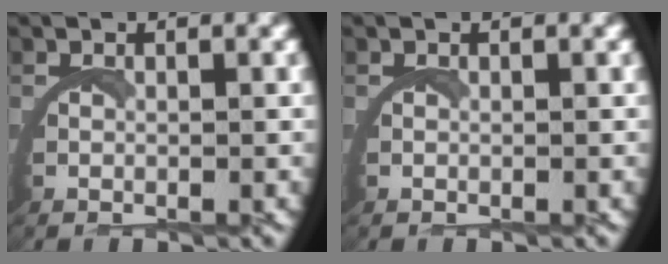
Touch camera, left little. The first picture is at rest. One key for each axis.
{"total": 0.0}